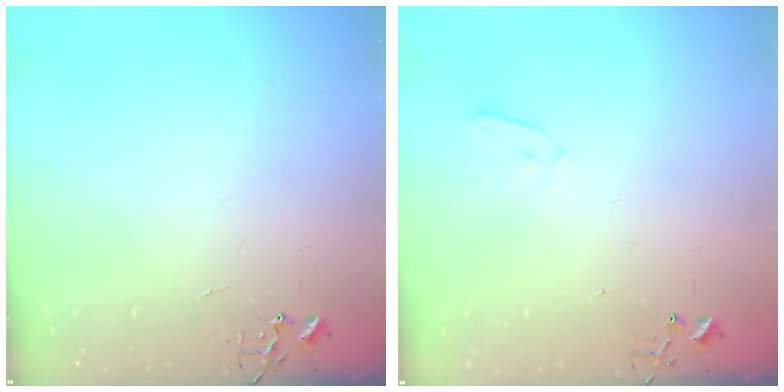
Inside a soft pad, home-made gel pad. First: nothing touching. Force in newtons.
{"total": 3.6, "press": 3.5, "slide": 0.6}